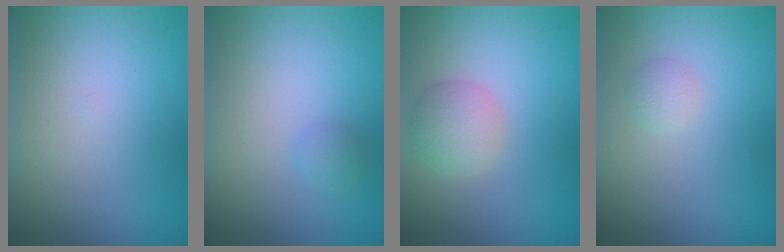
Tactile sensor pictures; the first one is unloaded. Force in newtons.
{"total": 0.9, "press": 0.9, "slide": 0.1}
{"total": 2.8, "press": 2.8, "slide": 0.2}
{"total": 1.1, "press": 1.1, "slide": 0.0}